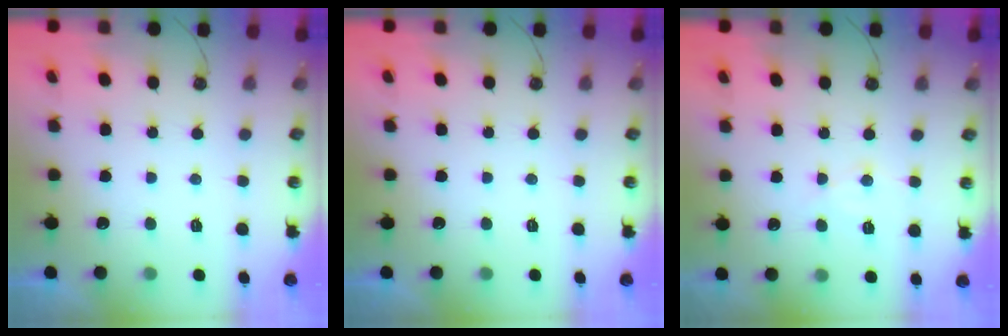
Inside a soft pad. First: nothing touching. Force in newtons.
{"total": 0.0}
{"total": 7.4, "press": 7.4, "slide": 0.5}